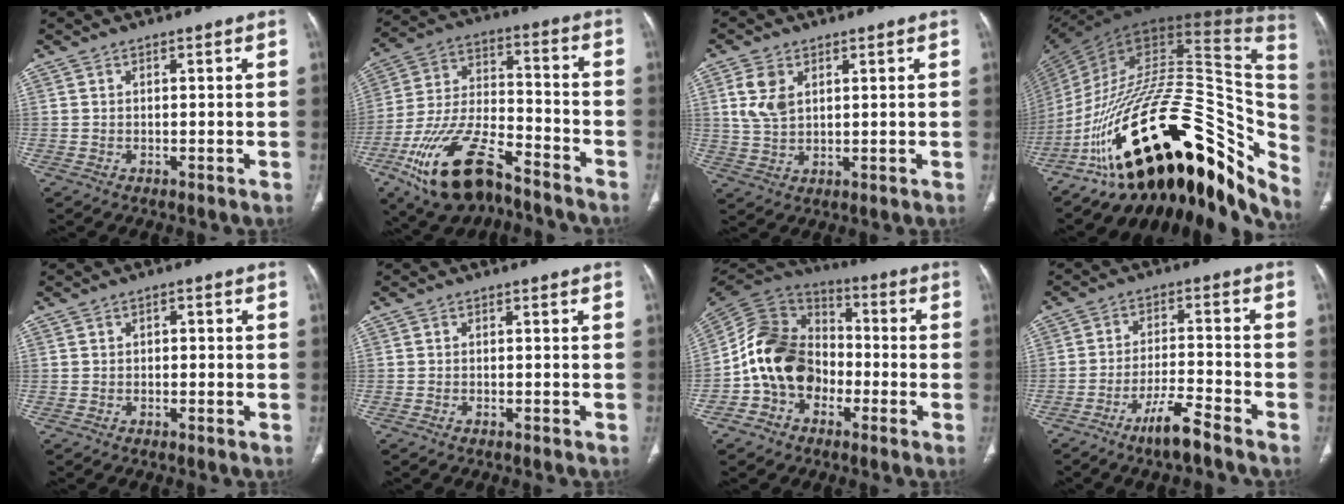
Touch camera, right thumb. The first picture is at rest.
{"total": 20.0, "force": [-12.4, 8.8, 13.1], "torque": [-0.257, 0.060, -0.220]}
{"total": 6.1, "force": [2.2, 3.8, 4.2], "torque": [-0.083, -0.004, 0.051]}
{"total": 43.3, "force": [-18.4, 19.7, 33.9], "torque": [-0.424, 0.058, -0.273]}
{"total": 1.2, "force": [-0.2, 1.0, 0.6], "torque": [-0.001, 0.005, -0.008]}
{"total": 0.8, "force": [-0.6, 0.3, 0.4], "torque": [-0.014, 0.004, -0.007]}
{"total": 16.3, "force": [-4.2, 12.7, 9.2], "torque": [-0.150, 0.058, -0.087]}
{"total": 7.2, "force": [-5.4, 0.9, 4.8], "torque": [-0.094, 0.031, -0.100]}